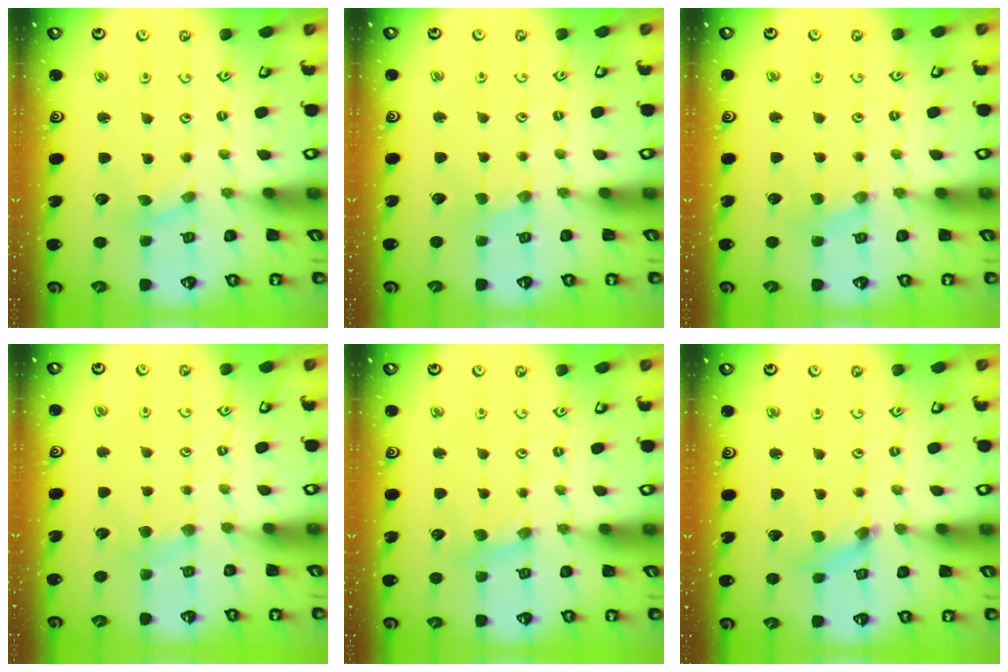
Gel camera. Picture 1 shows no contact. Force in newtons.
{"total": 0.0}
{"total": 2.2, "press": 2.2, "slide": 0.4}
{"total": 2.8, "press": 2.8, "slide": 0.6}
{"total": 3.6, "press": 3.6, "slide": 0.5}
{"total": 2.0, "press": 2.0, "slide": 0.1}